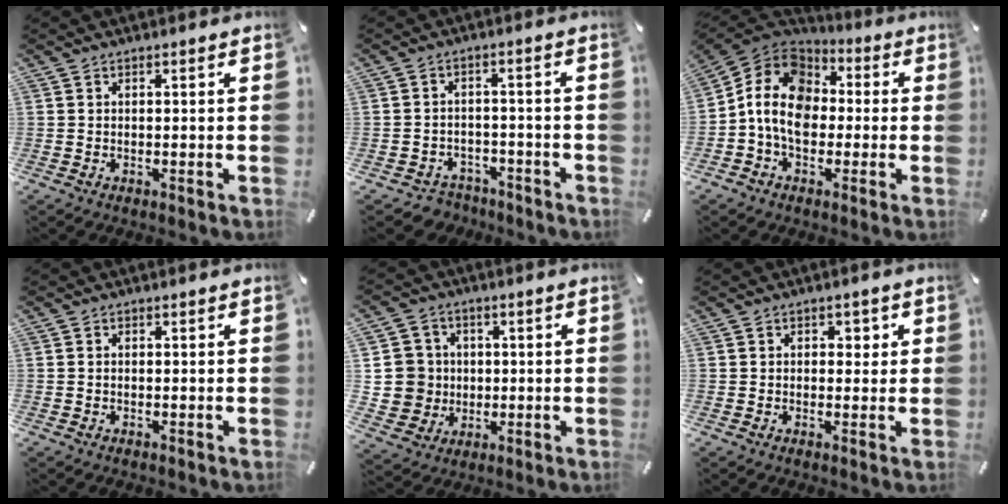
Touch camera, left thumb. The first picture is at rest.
{"total": 3.8, "force": [-2.4, 2.9, 0.6], "torque": [-0.018, 0.007, -0.047]}
{"total": 11.9, "force": [-2.0, 9.8, 6.5], "torque": [-0.142, 0.021, -0.038]}
{"total": 0.6, "force": [-0.1, 0.5, 0.4], "torque": [-0.009, 0.002, -0.004]}
{"total": 9.4, "force": [0.7, 9.3, 1.5], "torque": [-0.037, 0.002, 0.020]}
{"total": 2.2, "force": [0.1, 1.9, 1.1], "torque": [0.000, -0.003, -0.009]}